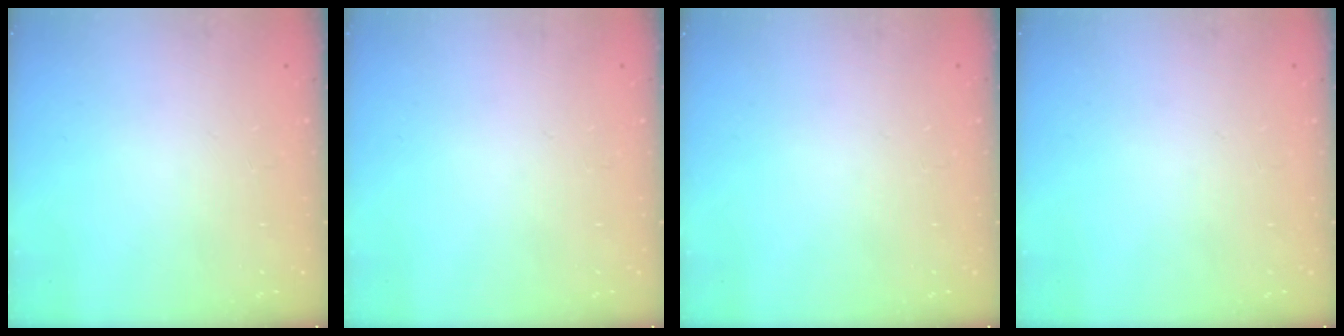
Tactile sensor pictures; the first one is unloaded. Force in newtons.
{"total": 0.0}
{"total": 0.0}
{"total": 0.0}